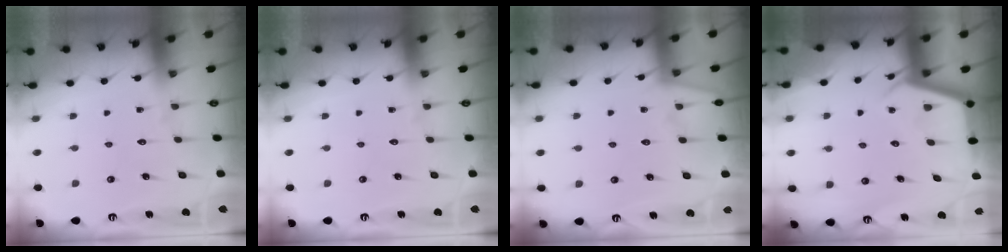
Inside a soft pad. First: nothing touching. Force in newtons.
{"total": 0.0}
{"total": 1.6, "press": 1.5, "slide": 0.3}
{"total": 3.8, "press": 3.8, "slide": 0.4}